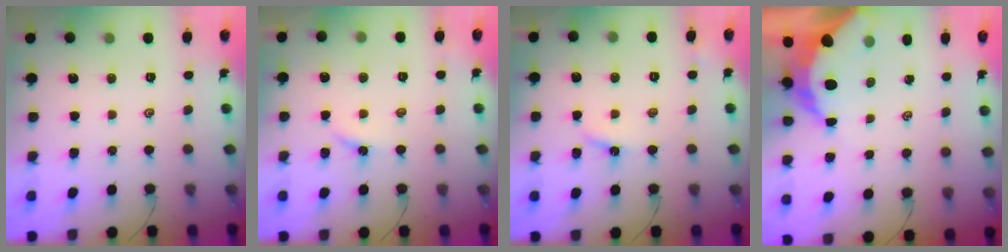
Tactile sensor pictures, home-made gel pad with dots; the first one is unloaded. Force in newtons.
{"total": 2.8, "press": 2.7, "slide": 0.4}
{"total": 3.6, "press": 3.6, "slide": 0.4}
{"total": 7.9, "press": 7.8, "slide": 1.1}